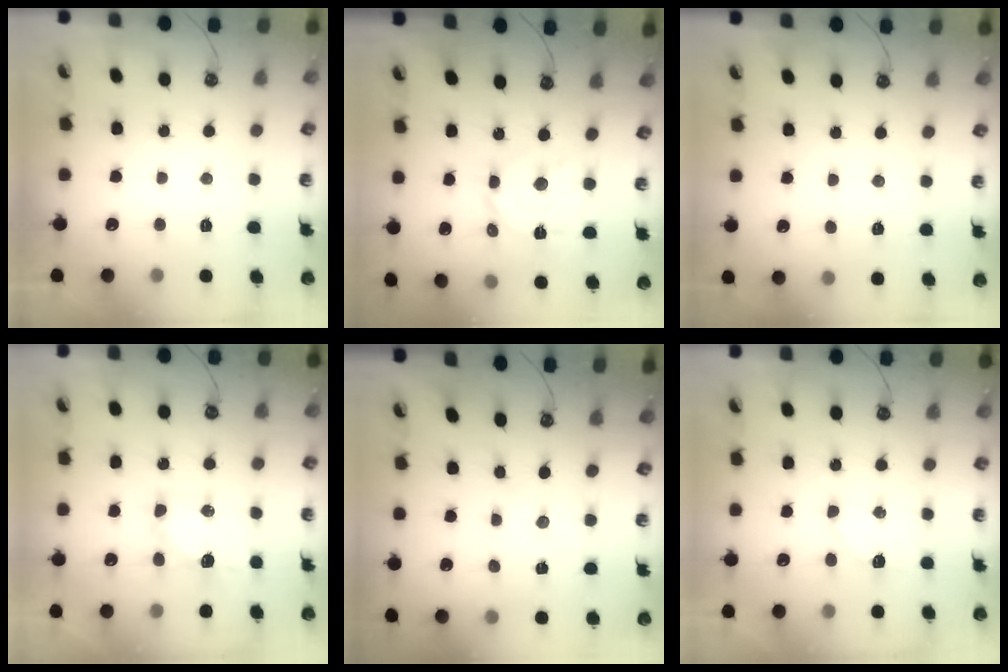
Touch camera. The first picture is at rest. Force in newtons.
{"total": 11.7, "press": 11.7, "slide": 0.9}
{"total": 4.7, "press": 4.6, "slide": 0.6}
{"total": 5.5, "press": 5.5, "slide": 0.1}
{"total": 0.0}
{"total": 3.8, "press": 3.8, "slide": 0.5}